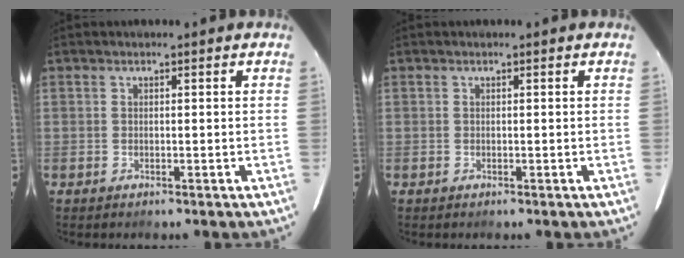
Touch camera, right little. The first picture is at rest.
{"total": 0.0}